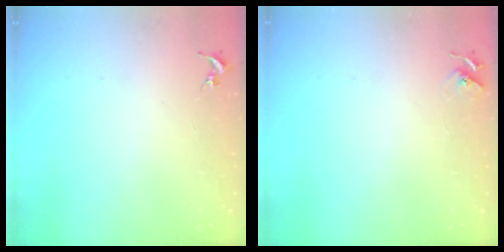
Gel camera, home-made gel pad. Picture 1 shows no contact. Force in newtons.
{"total": 5.8, "press": 5.8, "slide": 0.7}